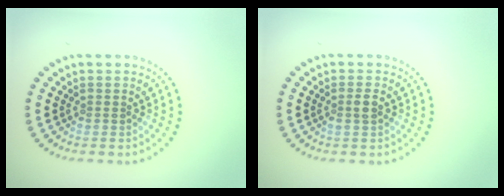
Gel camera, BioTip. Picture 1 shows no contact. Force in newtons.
{"total": 1.2, "press": 1.0, "slide": 0.5}